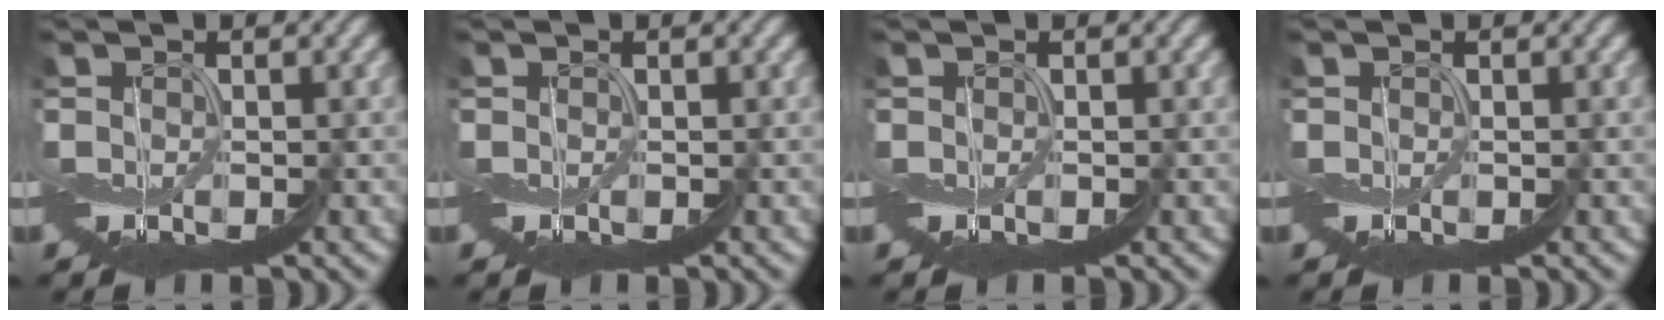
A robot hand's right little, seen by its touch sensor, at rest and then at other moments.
{"total": 0.0}
{"total": 0.0}
{"total": 0.0}